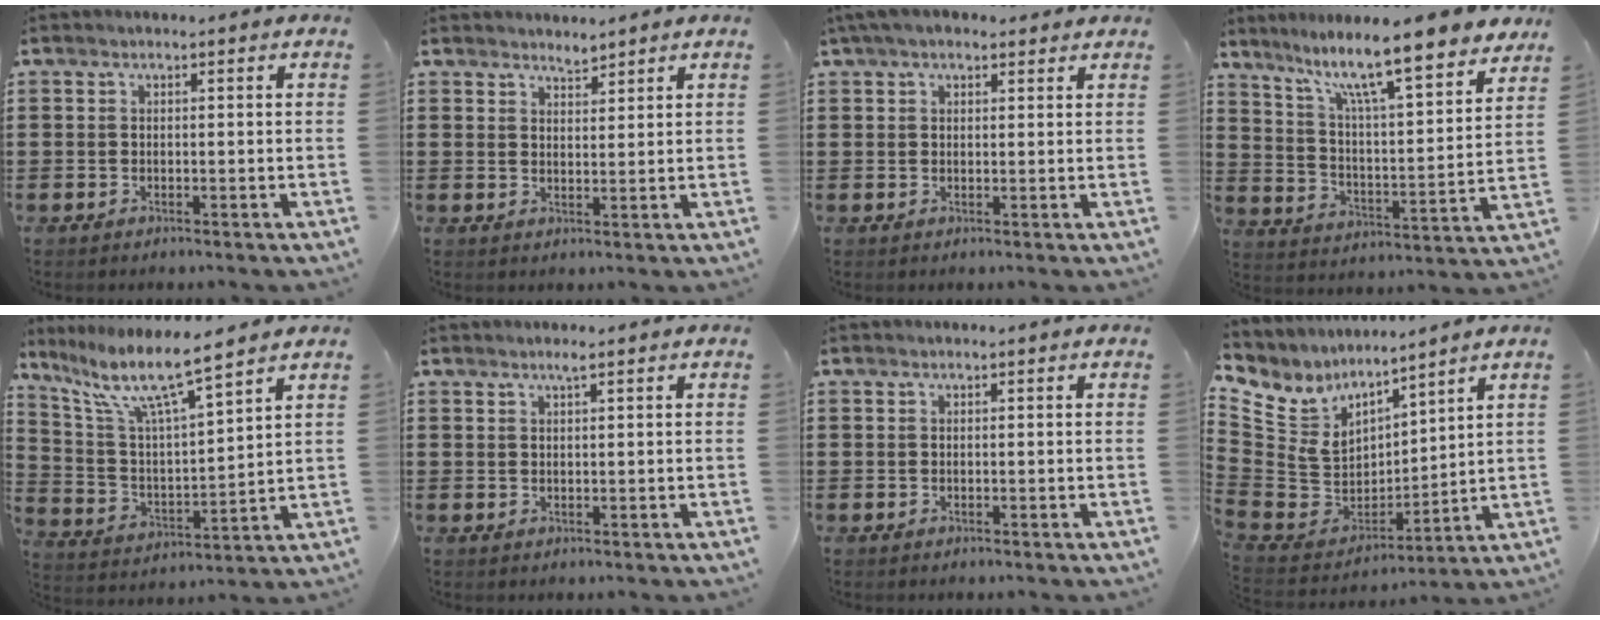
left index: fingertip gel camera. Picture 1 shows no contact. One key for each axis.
{"total": 2.1, "fx": 2.0, "fy": 0.3, "fz": 0.1, "tx": -0.007, "ty": -0.003, "tz": 0.039}
{"total": 3.8, "fx": 2.9, "fy": 1.3, "fz": 2.0, "tx": -0.047, "ty": 0.001, "tz": 0.054}
{"total": 11.0, "fx": 8.9, "fy": 0.8, "fz": 6.3, "tx": -0.138, "ty": -0.066, "tz": 0.145}
{"total": 9.3, "fx": 7.2, "fy": 1.1, "fz": 5.8, "tx": -0.142, "ty": -0.041, "tz": 0.117}
{"total": 1.2, "fx": 0.8, "fy": 0.1, "fz": 0.9, "tx": -0.018, "ty": 0.001, "tz": 0.014}
{"total": 0.0}
{"total": 7.1, "fx": 4.3, "fy": 5.4, "fz": 1.8, "tx": -0.094, "ty": -0.046, "tz": 0.078}